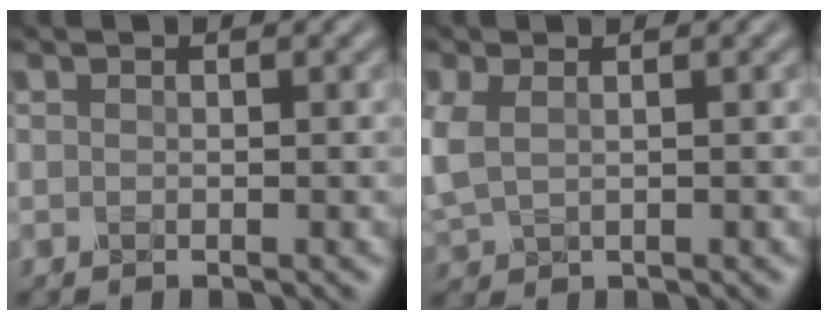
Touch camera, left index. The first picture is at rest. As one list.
[{"total": 3.1, "force": [0.5, 2.1, 2.3], "torque": [-0.070, -0.001, 0.013]}]